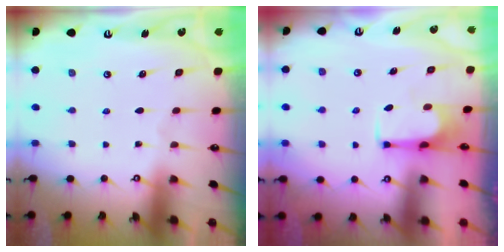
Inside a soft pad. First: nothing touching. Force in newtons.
{"total": 4.0, "press": 3.9, "slide": 0.8}